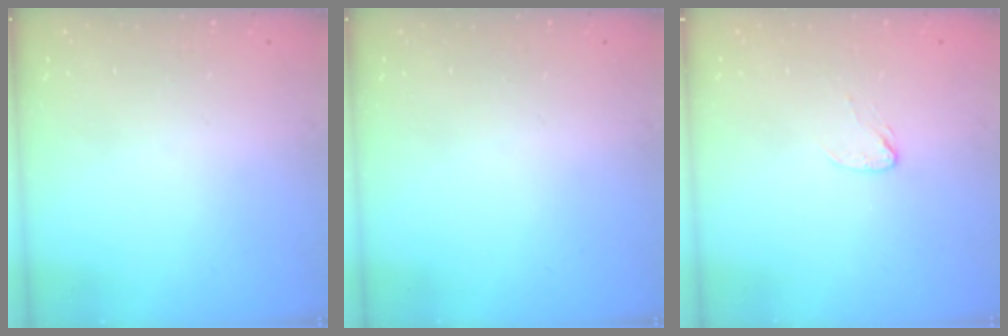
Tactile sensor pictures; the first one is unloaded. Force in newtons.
{"total": 0.0}
{"total": 3.4, "press": 3.4, "slide": 0.4}